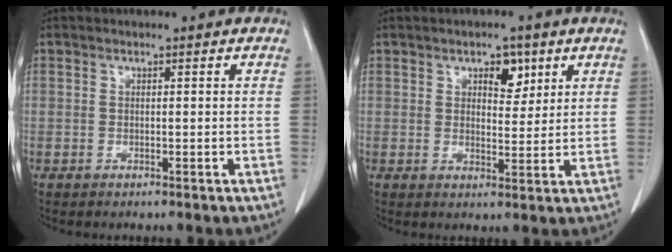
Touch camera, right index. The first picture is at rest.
{"total": 4.2, "force": [2.3, 2.2, 2.8], "torque": [-0.038, 0.004, 0.034]}